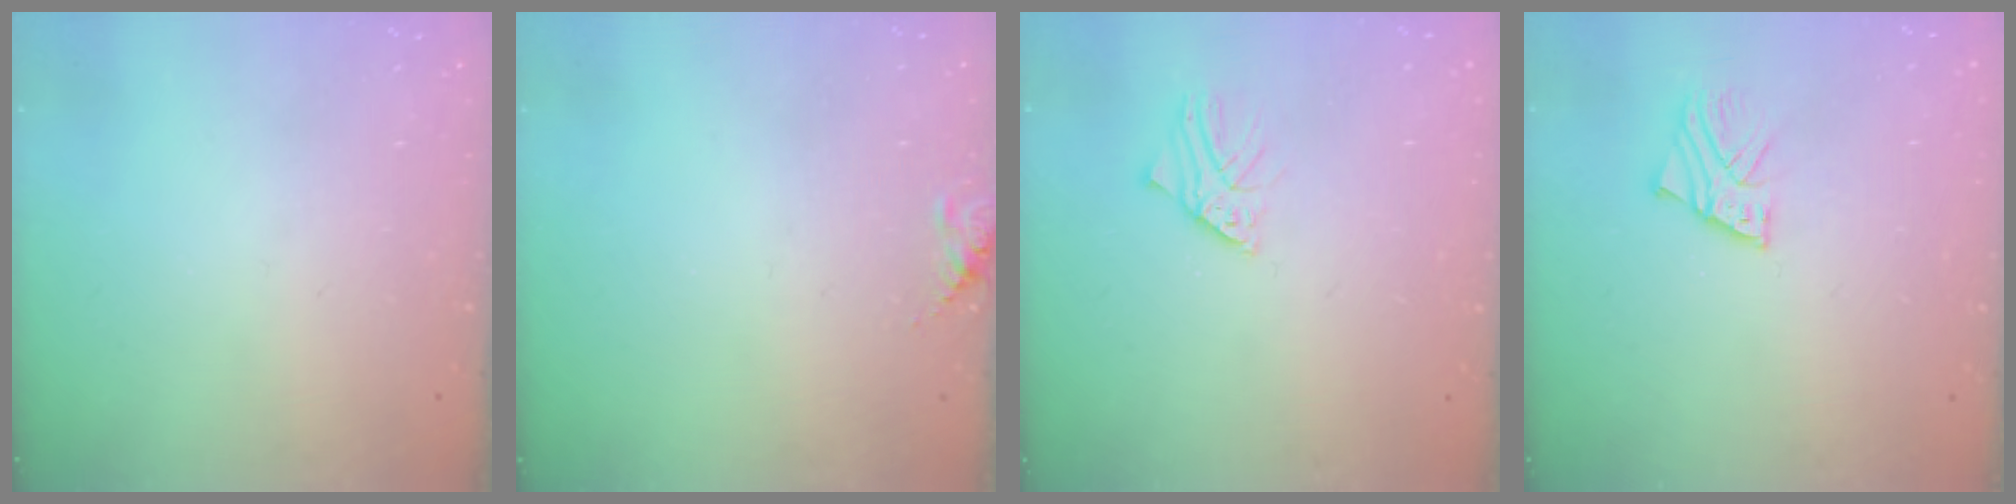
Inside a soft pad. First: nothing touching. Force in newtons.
{"total": 5.7, "press": 5.7, "slide": 0.5}
{"total": 2.0, "press": 2.0, "slide": 0.2}
{"total": 2.5, "press": 2.5, "slide": 0.1}